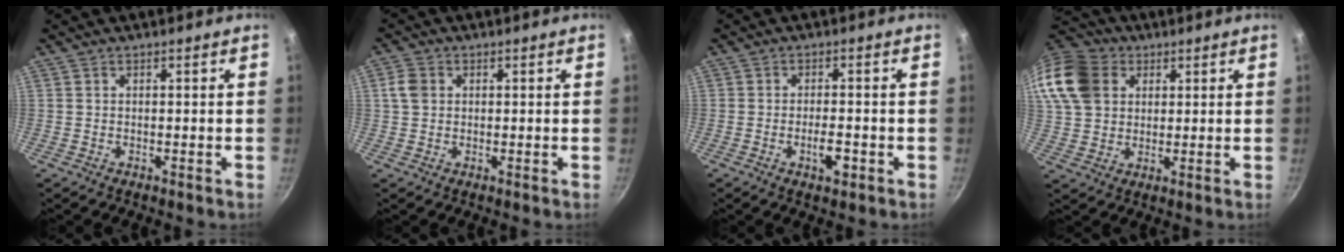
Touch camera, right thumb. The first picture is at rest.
{"total": 3.8, "force": [0.8, 3.1, 2.1], "torque": [-0.030, 0.004, 0.011]}
{"total": 4.2, "force": [-1.6, 1.6, 3.5], "torque": [-0.050, 0.010, -0.026]}
{"total": 17.2, "force": [6.3, 13.5, 8.8], "torque": [-0.187, 0.013, 0.115]}